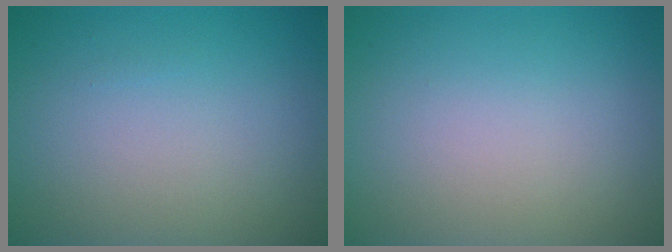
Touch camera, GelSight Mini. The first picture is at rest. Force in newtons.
{"total": 0.0}